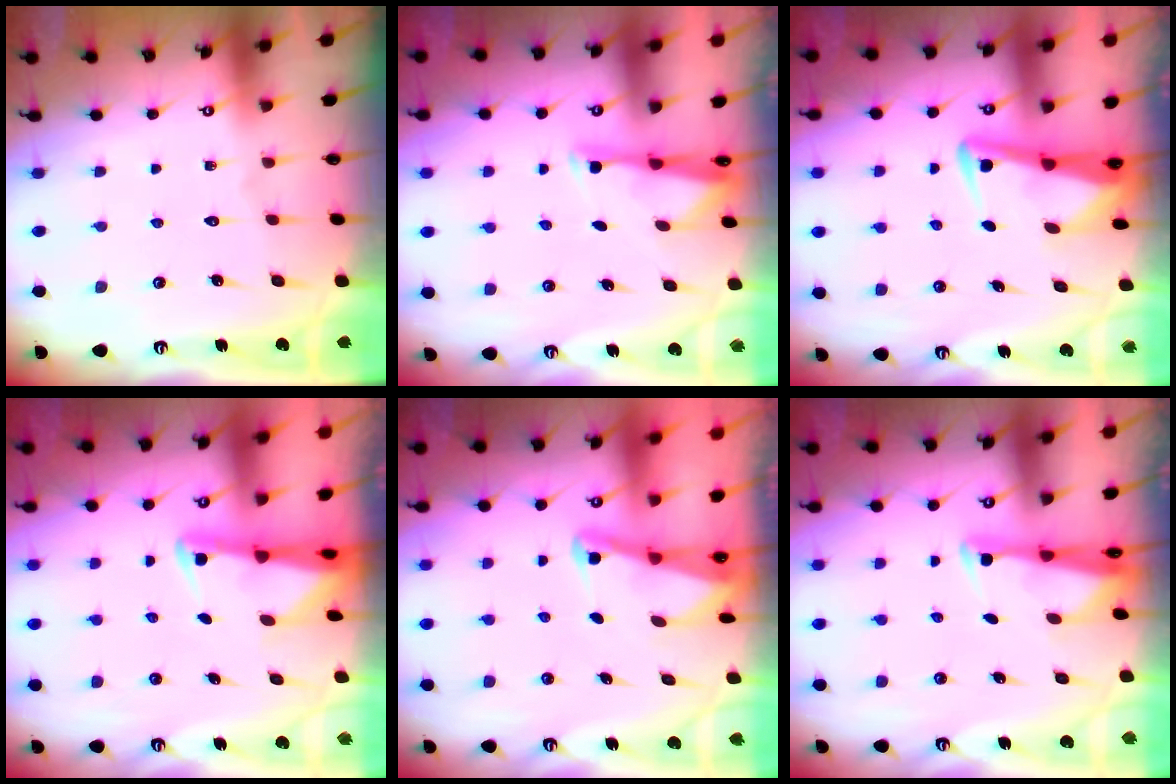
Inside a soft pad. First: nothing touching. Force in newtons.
{"total": 3.1, "press": 3.0, "slide": 0.6}
{"total": 4.0, "press": 4.0, "slide": 0.4}
{"total": 2.4, "press": 2.3, "slide": 0.5}
{"total": 2.1, "press": 2.1, "slide": 0.3}
{"total": 2.9, "press": 2.8, "slide": 0.7}